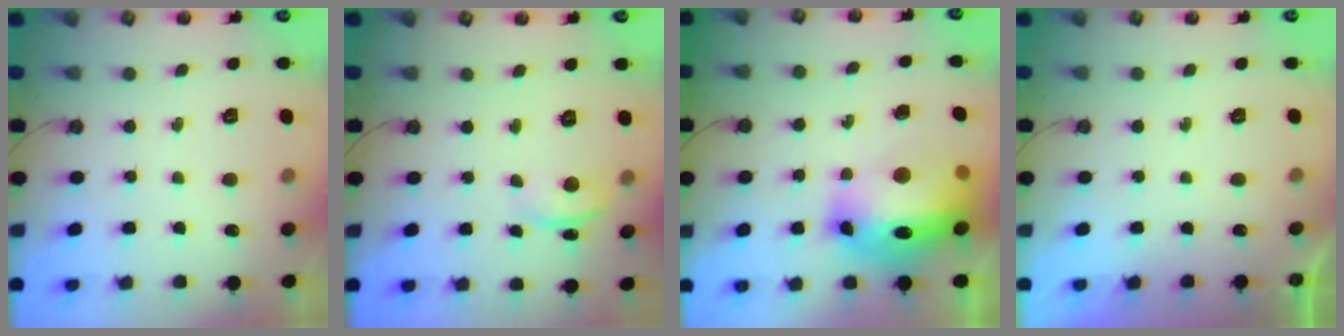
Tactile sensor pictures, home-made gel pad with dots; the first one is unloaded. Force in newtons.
{"total": 1.4, "press": 1.2, "slide": 0.7}
{"total": 22.5, "press": 20.0, "slide": 10.4}
{"total": 0.0}